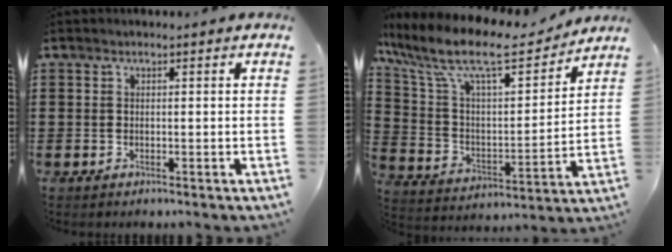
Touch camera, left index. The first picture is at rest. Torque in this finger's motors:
{"motor_torque": [2.14, 0.00, 0.44, 0.21]}